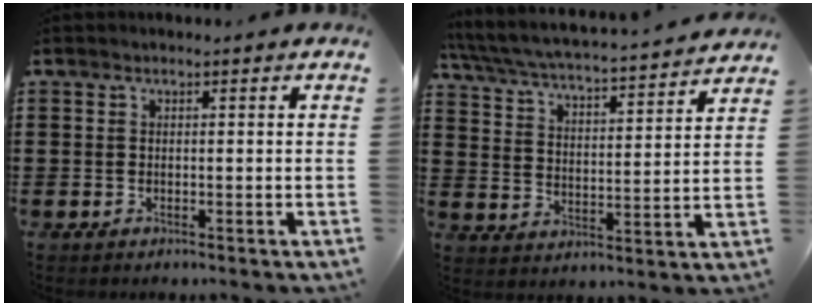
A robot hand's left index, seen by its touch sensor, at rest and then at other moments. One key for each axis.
{"total": 4.4, "fx": 4.2, "fy": -0.2, "fz": 1.3, "tx": -0.050, "ty": -0.035, "tz": 0.062}